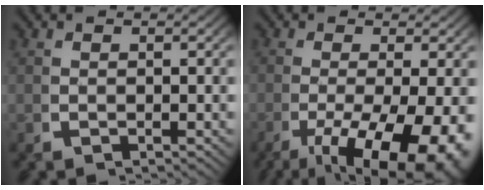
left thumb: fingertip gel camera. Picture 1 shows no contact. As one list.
[{"total": 11.3, "force": [-4.2, 5.8, 8.8], "torque": [-0.155, -0.047, -0.042]}]